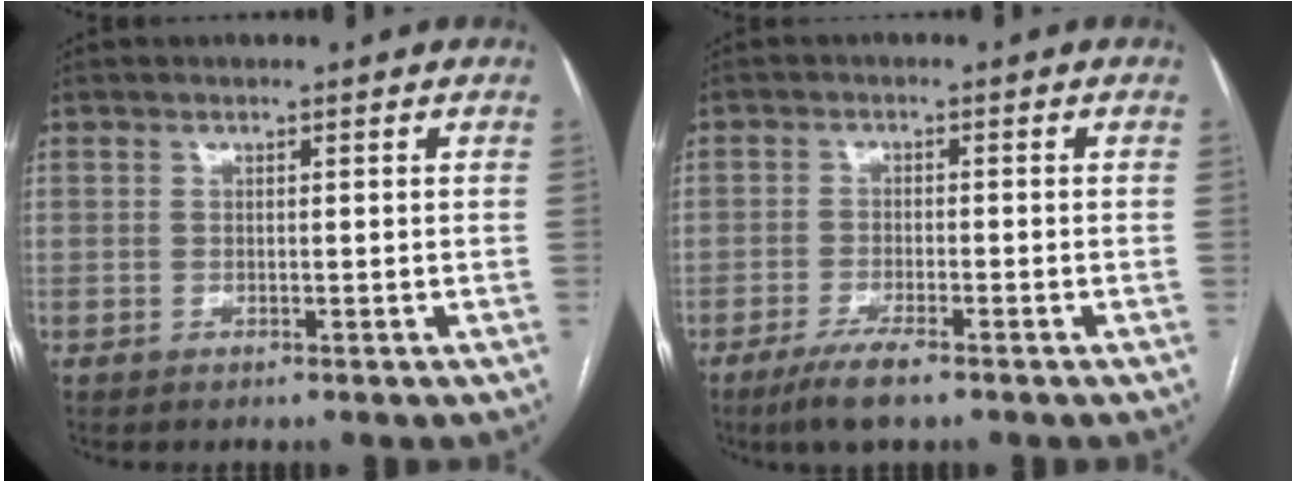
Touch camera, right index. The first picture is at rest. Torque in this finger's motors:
{"motor_torque": [0.43, -0.59, 0.15, 0.04]}